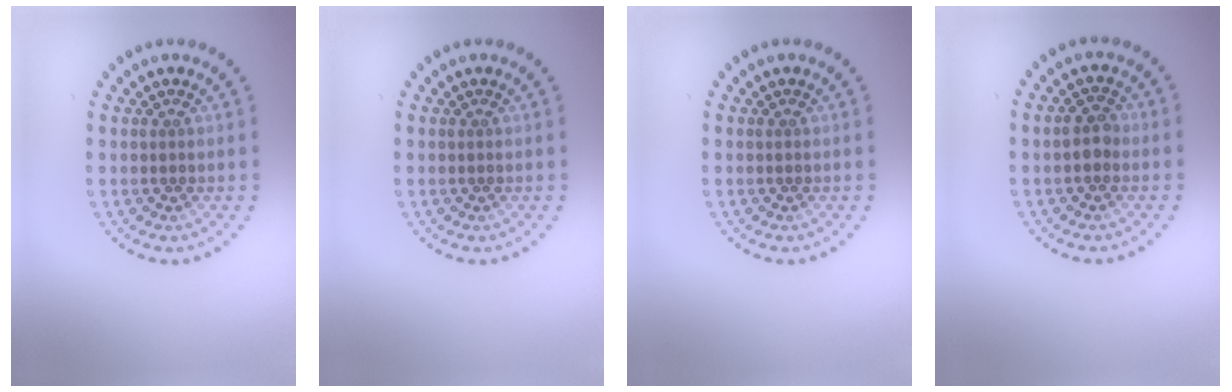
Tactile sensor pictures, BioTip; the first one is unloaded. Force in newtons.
{"total": 0.0}
{"total": 0.0}
{"total": 1.8, "press": 1.8, "slide": 0.2}